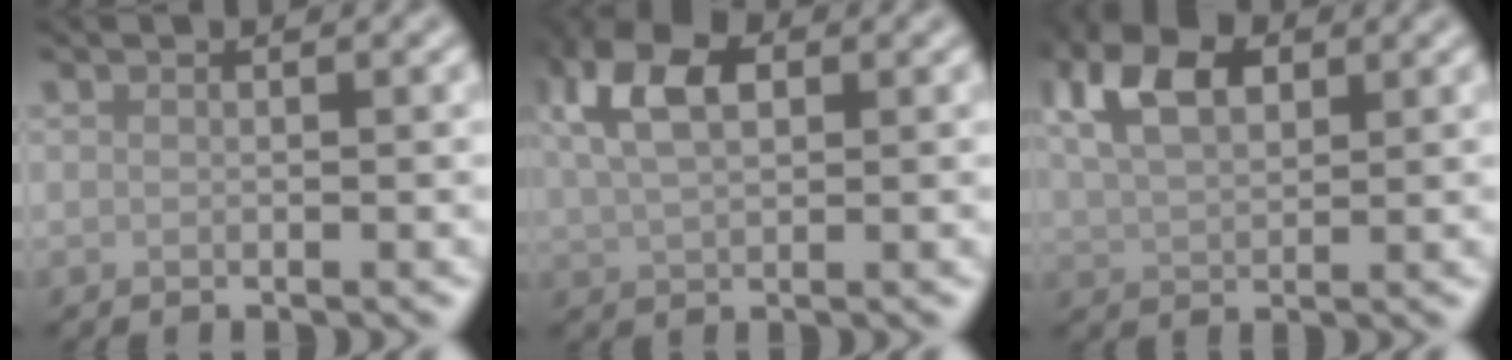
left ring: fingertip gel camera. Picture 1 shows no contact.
{"total": 7.0, "force": [2.3, 4.1, 5.2], "torque": [-0.123, 0.016, 0.038]}
{"total": 6.4, "force": [2.5, 3.8, 4.5], "torque": [-0.103, 0.013, 0.043]}